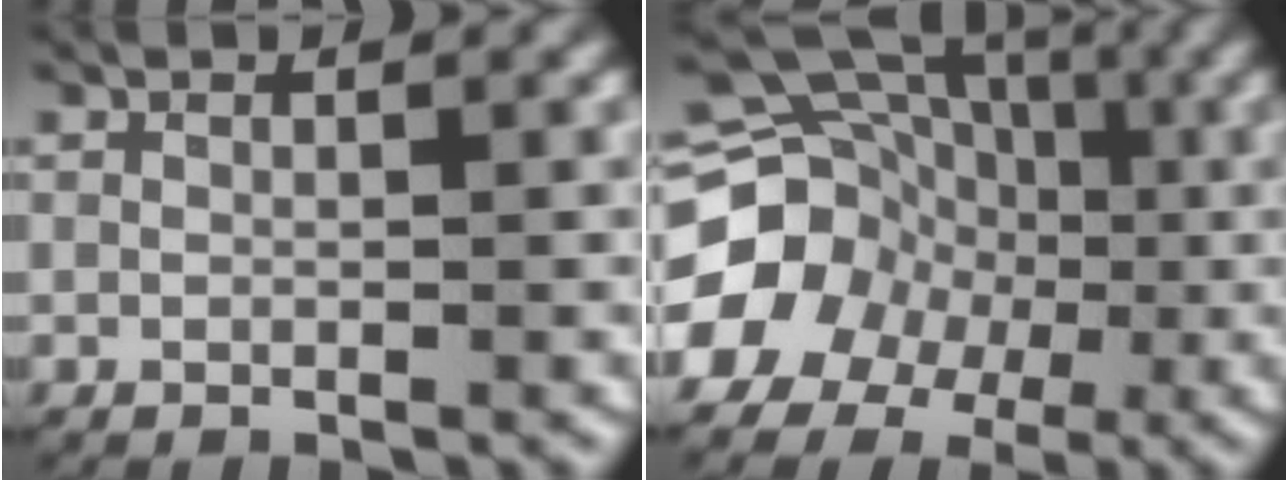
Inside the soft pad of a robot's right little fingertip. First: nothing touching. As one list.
[{"total": 14.5, "force": [-0.8, 12.9, 6.6], "torque": [-0.155, -0.038, -0.016]}]